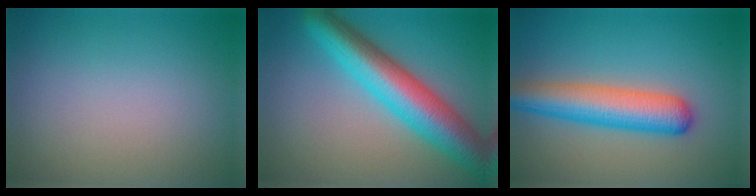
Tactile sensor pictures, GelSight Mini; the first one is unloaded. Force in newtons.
{"total": 8.6, "press": 8.6, "slide": 0.4}
{"total": 6.2, "press": 6.2, "slide": 0.3}